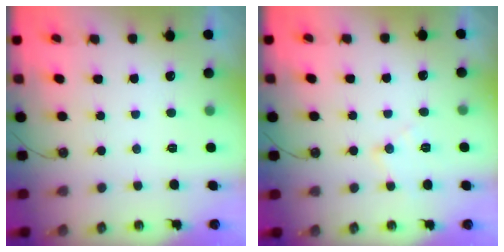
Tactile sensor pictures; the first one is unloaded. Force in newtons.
{"total": 8.4, "press": 8.4, "slide": 0.5}